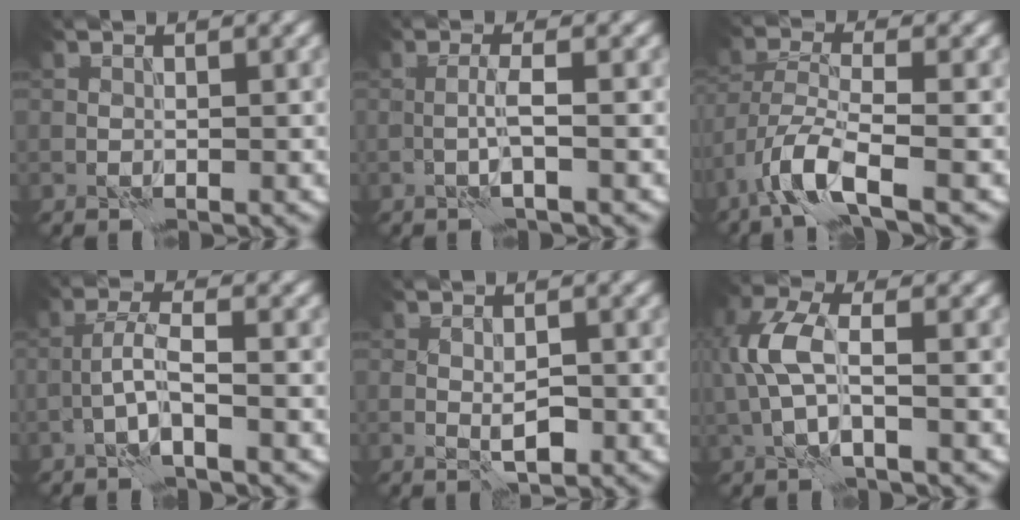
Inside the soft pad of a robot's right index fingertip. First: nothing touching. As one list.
[{"total": 1.8, "force": [-0.4, 0.0, 1.8], "torque": [-0.037, 0.001, -0.009]}, {"total": 5.4, "force": [-3.2, 1.5, 4.1], "torque": [-0.086, -0.003, -0.073]}, {"total": 2.8, "force": [-1.2, 0.4, 2.5], "torque": [-0.051, 0.011, -0.030]}, {"total": 2.0, "force": [-0.4, 0.8, 1.8], "torque": [-0.031, -0.005, -0.002]}, {"total": 4.9, "force": [0.0, 2.2, 4.4], "torque": [-0.109, 0.012, -0.006]}]